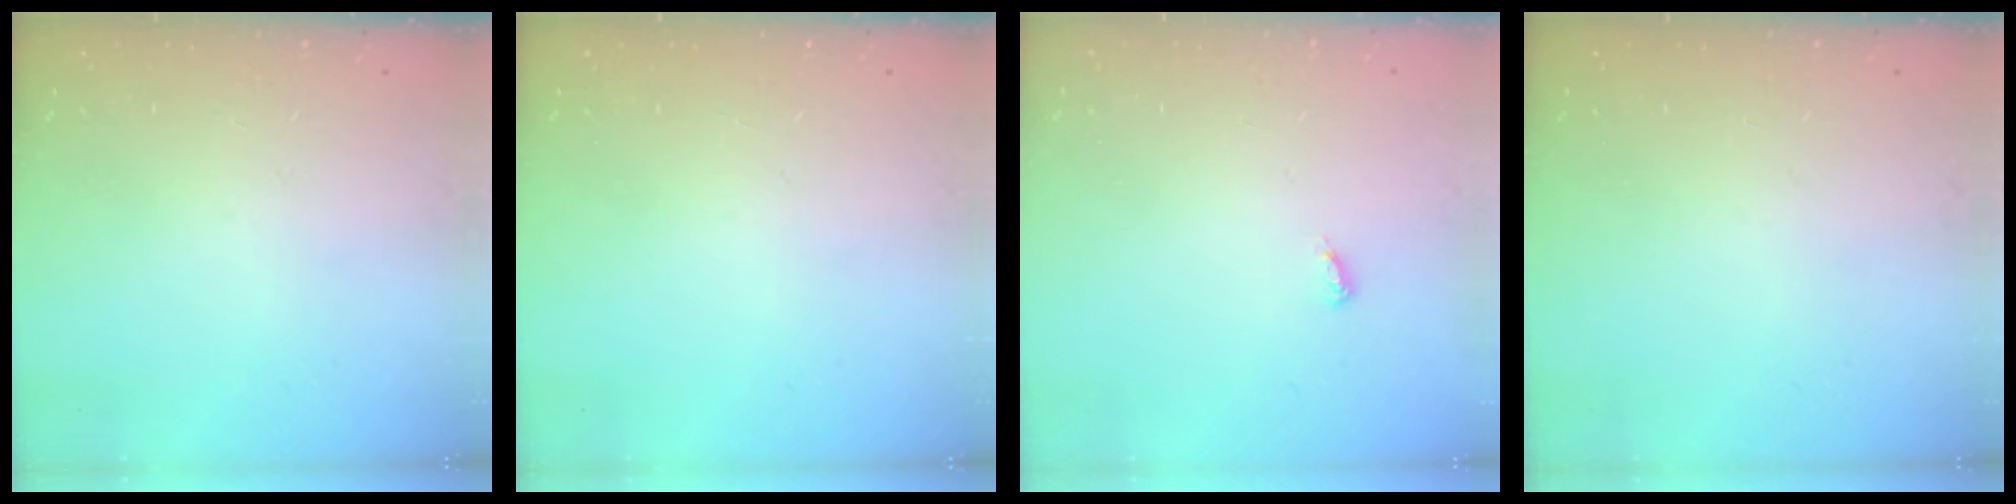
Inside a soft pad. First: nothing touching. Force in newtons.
{"total": 0.0}
{"total": 3.7, "press": 3.7, "slide": 0.2}
{"total": 0.0}